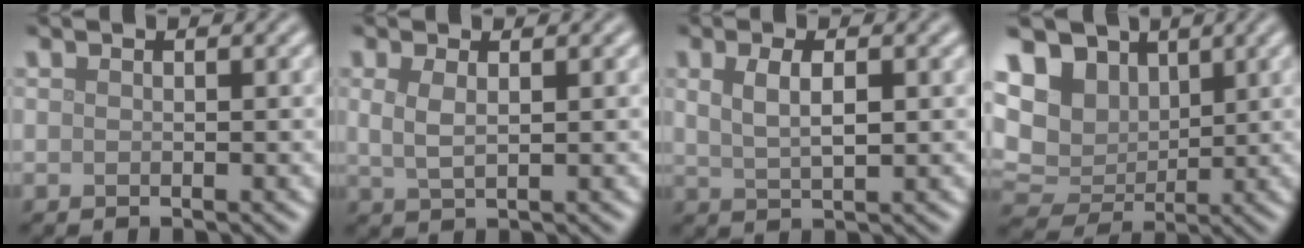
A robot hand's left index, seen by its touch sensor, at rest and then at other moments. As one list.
[{"total": 1.9, "force": [0.6, 0.6, 1.6], "torque": [-0.034, -0.003, 0.013]}, {"total": 2.9, "force": [0.9, 1.0, 2.6], "torque": [-0.052, 0.001, 0.020]}, {"total": 9.6, "force": [3.9, 7.3, 4.8], "torque": [-0.110, 0.026, 0.052]}]